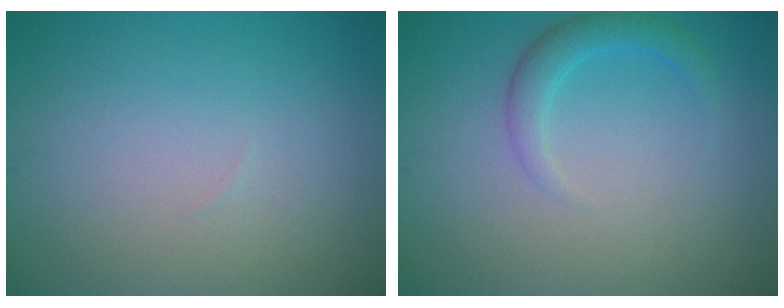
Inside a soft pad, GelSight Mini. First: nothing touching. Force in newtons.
{"total": 2.3, "press": 2.3, "slide": 0.1}